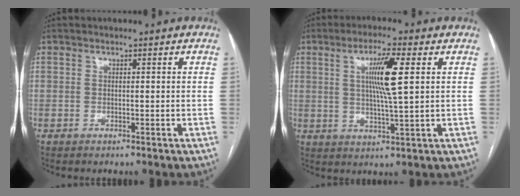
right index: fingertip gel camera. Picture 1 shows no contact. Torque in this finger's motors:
{"motor_torque": [0.87, 0.69, 0.23, 0.10]}